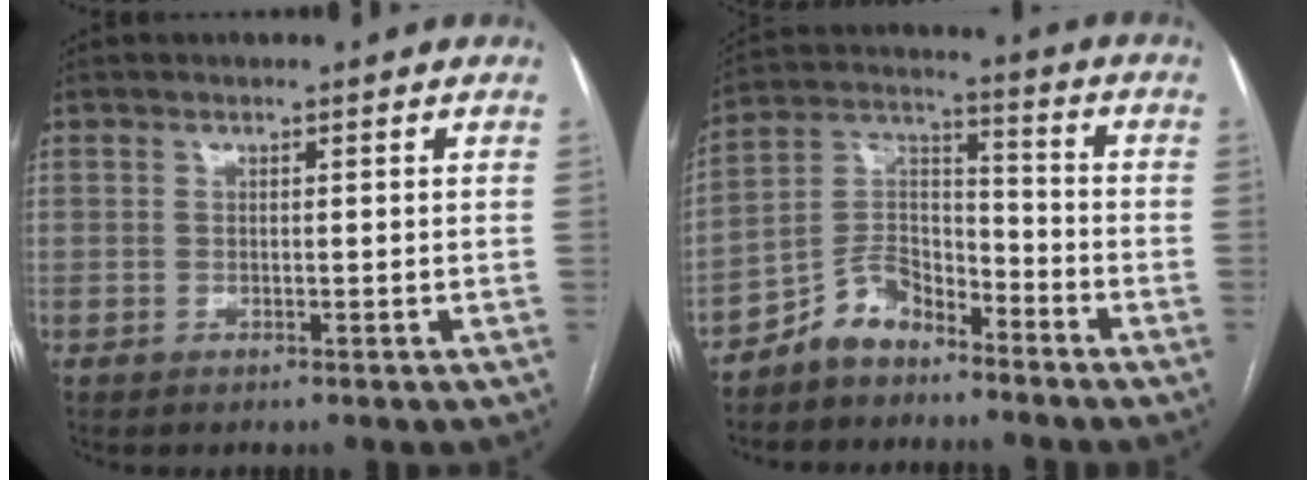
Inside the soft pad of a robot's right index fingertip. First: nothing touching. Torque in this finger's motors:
{"motor_torque": [0.71, -0.84, -0.05, -0.07]}